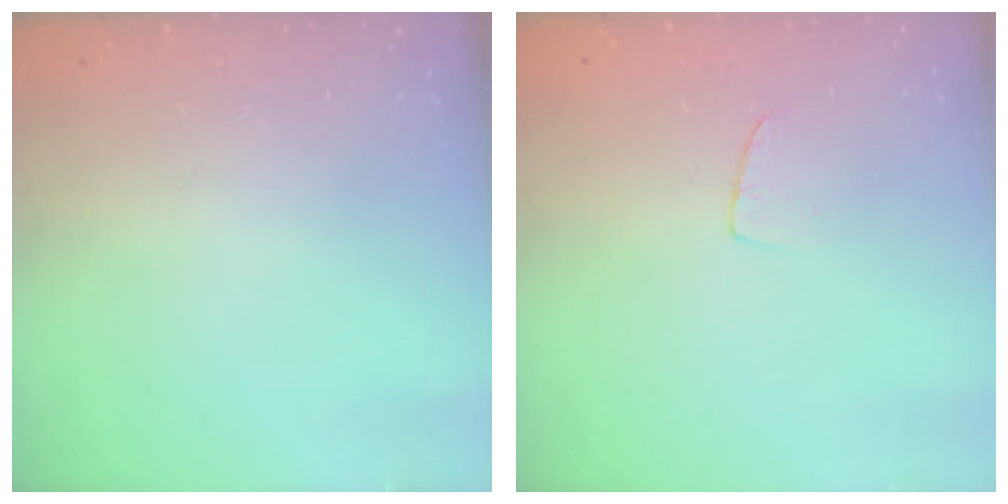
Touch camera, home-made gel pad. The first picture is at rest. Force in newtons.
{"total": 4.3, "press": 4.3, "slide": 0.3}